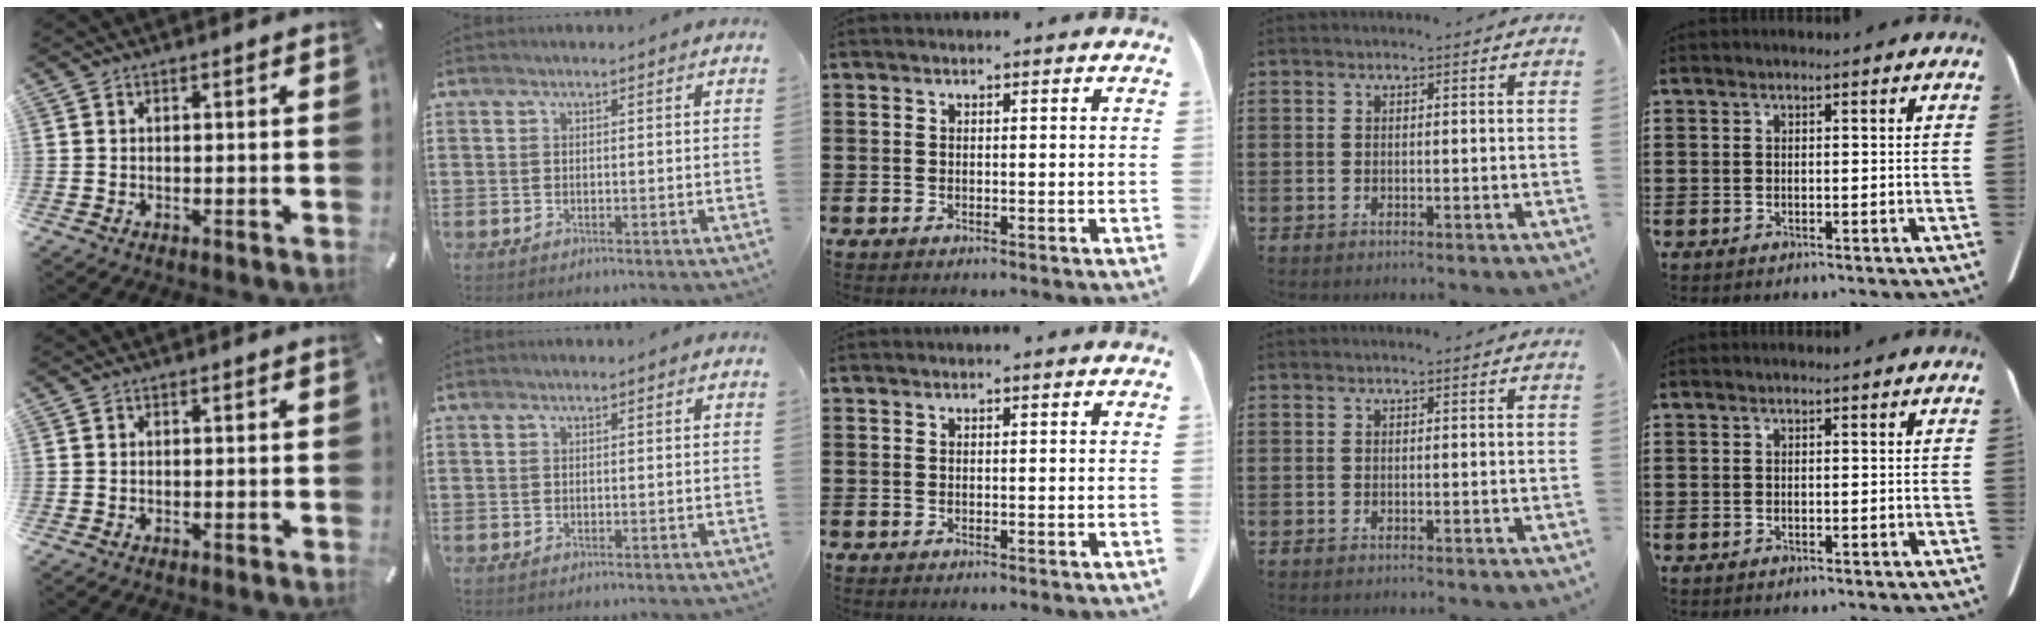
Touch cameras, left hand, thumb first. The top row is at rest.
{}